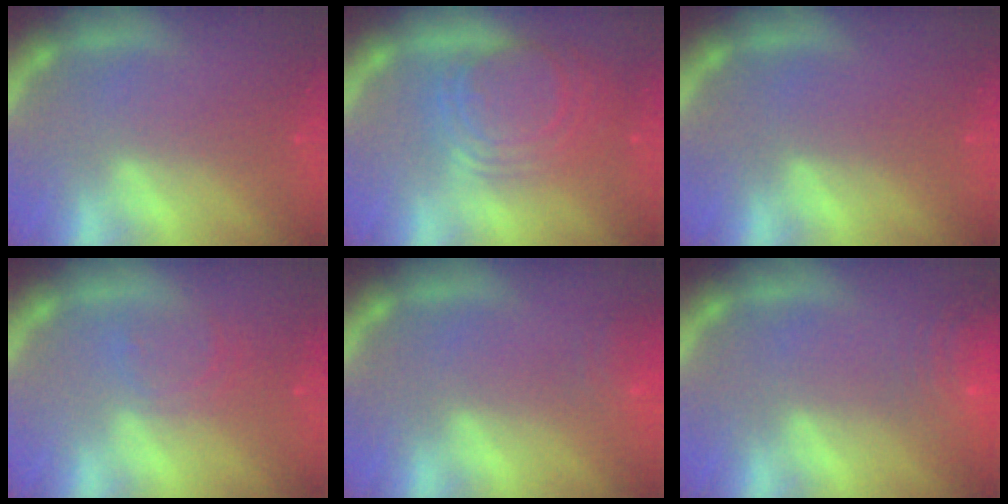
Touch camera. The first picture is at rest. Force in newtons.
{"total": 9.1}
{"total": 0.0}
{"total": 2.4}
{"total": 3.0}
{"total": 9.1}